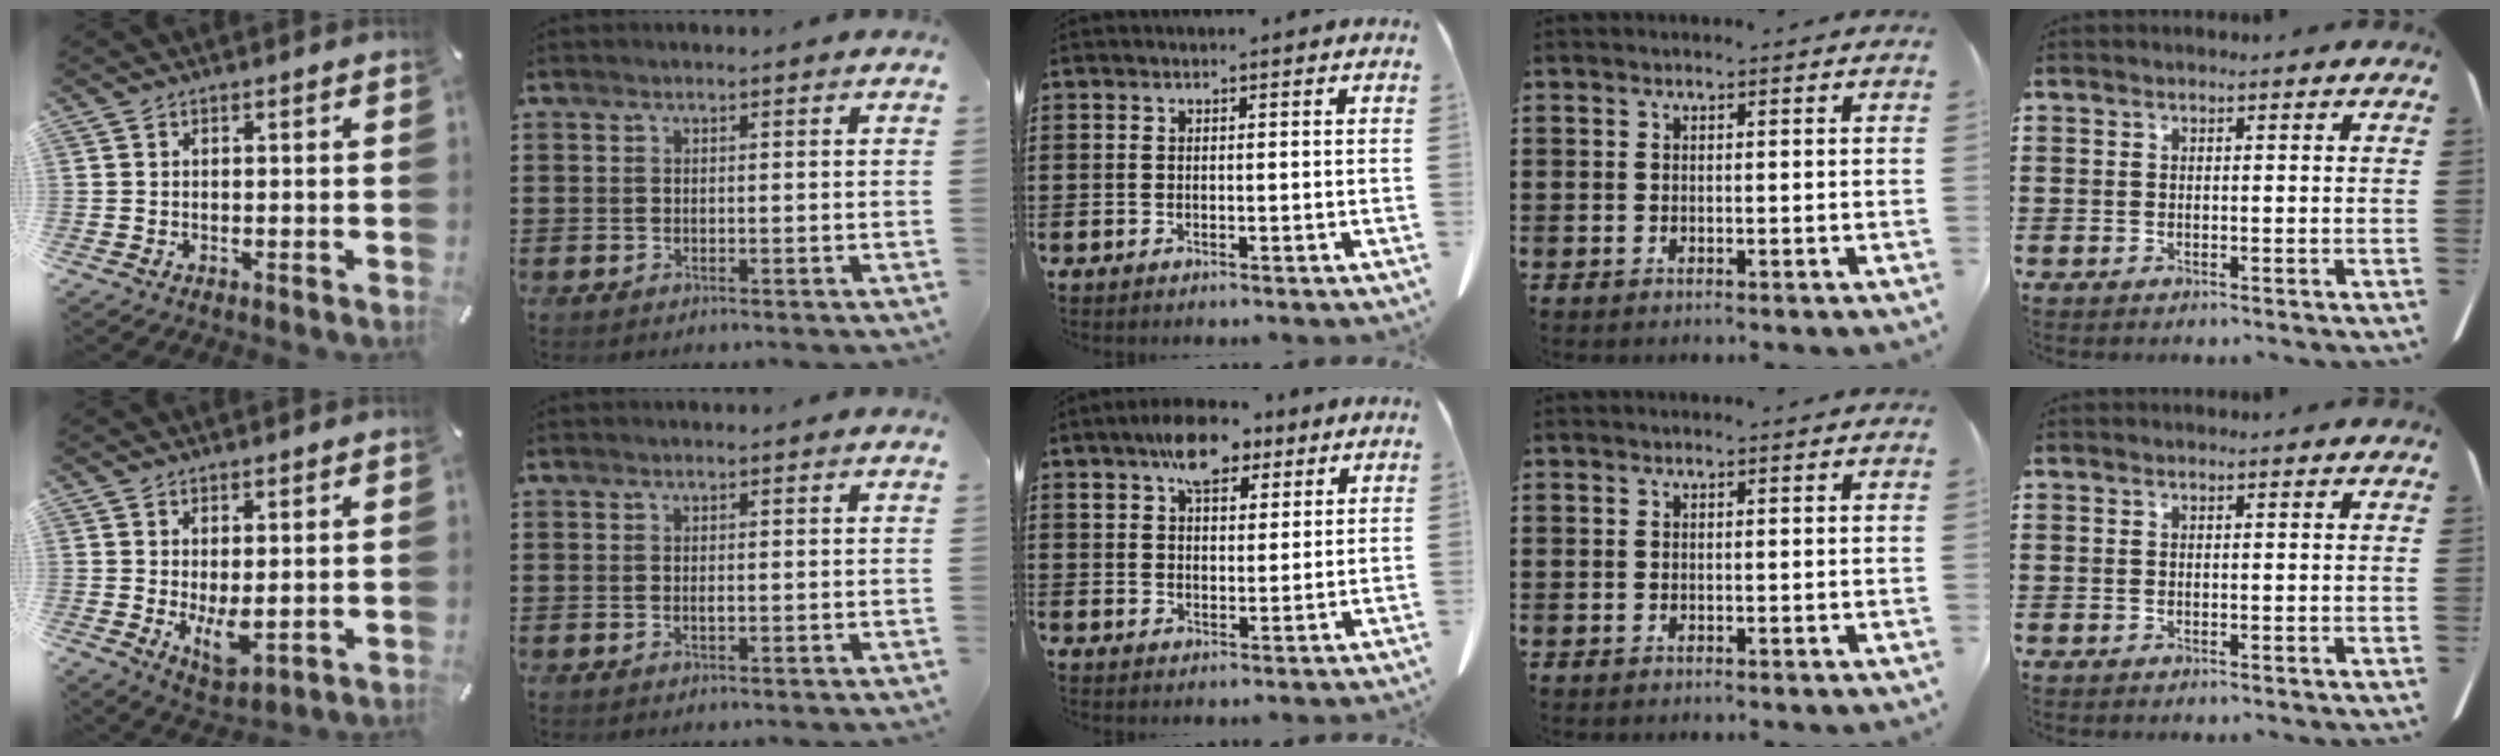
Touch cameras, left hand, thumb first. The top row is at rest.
{"thumb": {"total": 6.4, "force": [0.4, 3.0, 5.7], "torque": [-0.100, -0.020, 0.007]}, "index": {"total": 0.6, "force": [-0.1, 0.1, 0.6], "torque": [-0.012, -0.003, -0.001]}, "middle": {"total": 8.3, "force": [6.0, 3.9, 4.3], "torque": [-0.073, -0.010, 0.104]}}